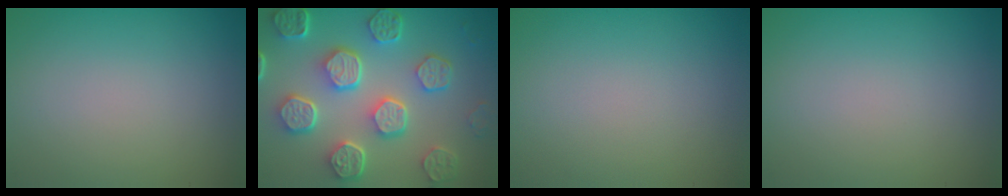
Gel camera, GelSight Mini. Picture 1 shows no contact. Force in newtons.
{"total": 8.0, "press": 6.1, "slide": 5.2}
{"total": 0.0}
{"total": 0.0}